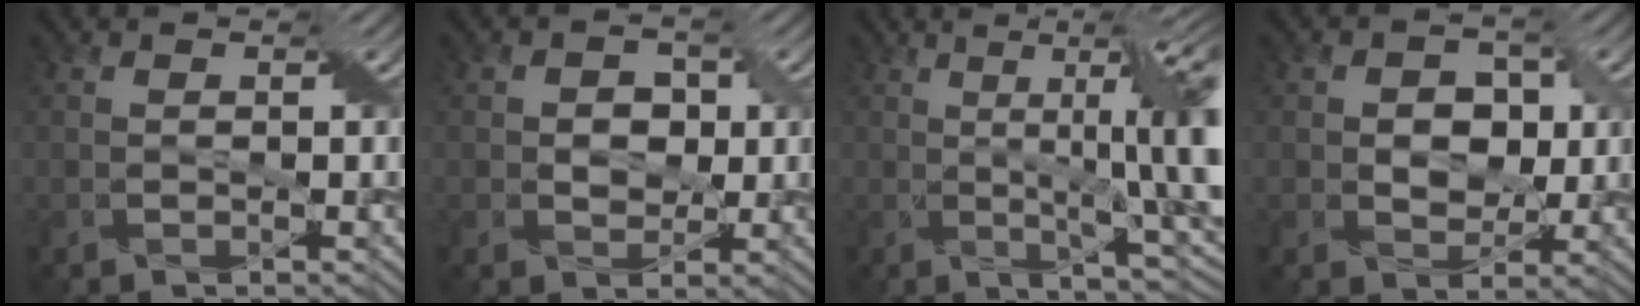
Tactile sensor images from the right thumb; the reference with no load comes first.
{"total": 2.9, "force": [0.1, 2.6, 1.3], "torque": [-0.025, 0.001, -0.010]}
{"total": 14.1, "force": [1.5, 3.1, 13.7], "torque": [-0.174, 0.015, 0.026]}
{"total": 4.3, "force": [0.2, 3.6, 2.4], "torque": [-0.040, 0.001, -0.008]}